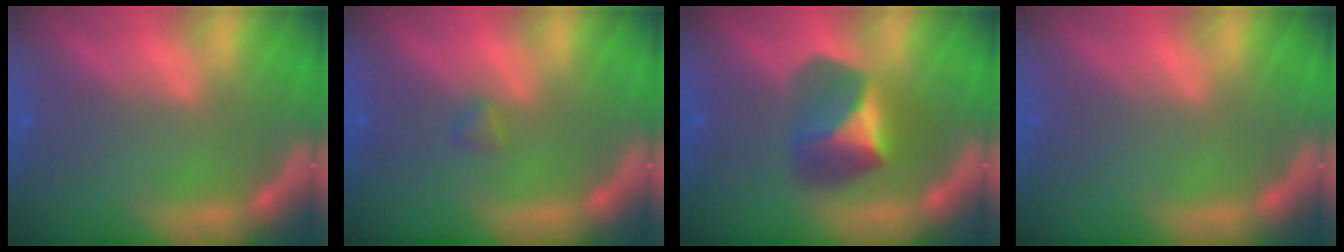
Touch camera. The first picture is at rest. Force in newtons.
{"total": 0.9}
{"total": 4.9}
{"total": 0.0}